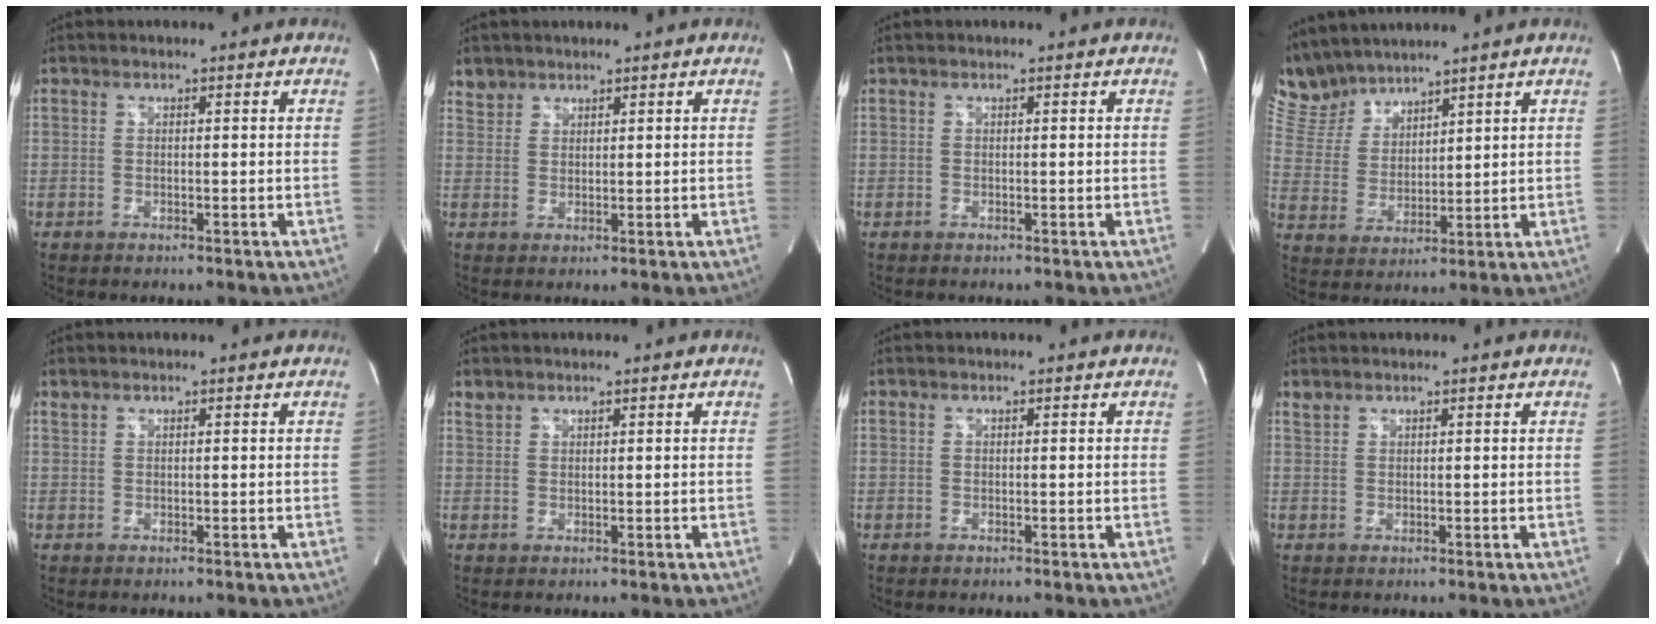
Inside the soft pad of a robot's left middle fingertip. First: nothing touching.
{"total": 2.5, "force": [2.0, 1.4, -0.2], "torque": [0.008, 0.009, 0.036]}
{"total": 0.0}
{"total": 8.3, "force": [8.0, 2.0, 0.7], "torque": [-0.033, 0.014, 0.180]}
{"total": 0.6, "force": [0.6, 0.1, 0.0], "torque": [-0.008, 0.007, 0.016]}
{"total": 1.3, "force": [1.1, 0.6, 0.0], "torque": [0.001, 0.008, 0.023]}
{"total": 0.0}
{"total": 1.0, "force": [1.0, 0.3, 0.0], "torque": [-0.005, 0.008, 0.022]}